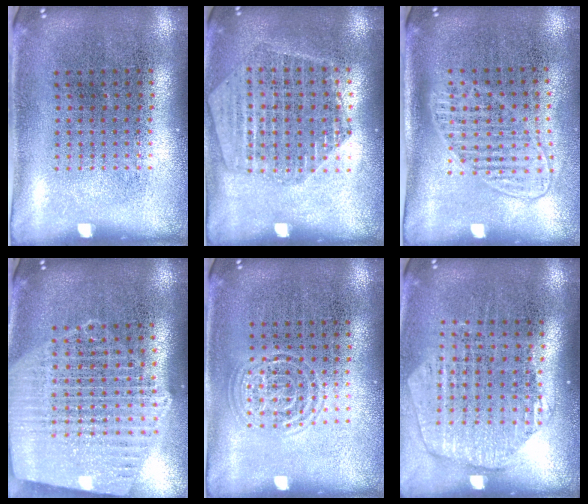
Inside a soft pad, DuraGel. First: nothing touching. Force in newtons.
{"total": 1.7, "press": 1.6, "slide": 0.3}
{"total": 1.4, "press": 1.2, "slide": 0.7}
{"total": 2.1, "press": 1.9, "slide": 0.9}
{"total": 1.5, "press": 1.5, "slide": 0.1}
{"total": 1.6, "press": 1.4, "slide": 0.7}